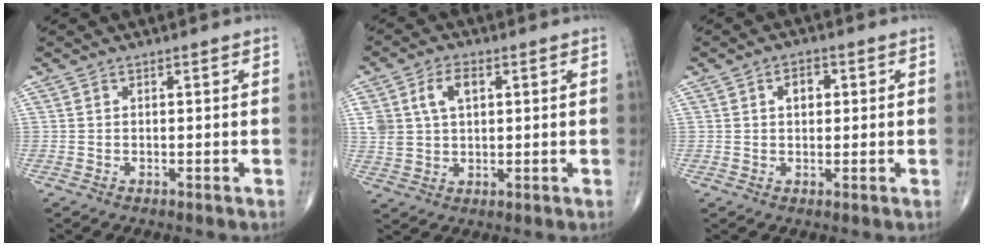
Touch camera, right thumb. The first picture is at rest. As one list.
[{"total": 7.7, "force": [2.4, 4.8, 5.4], "torque": [-0.099, 0.003, 0.049]}, {"total": 3.5, "force": [0.9, 2.3, 2.5], "torque": [-0.025, 0.003, 0.012]}]